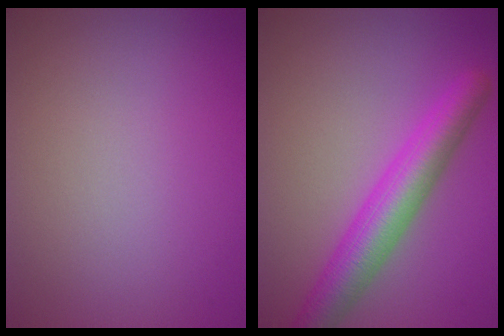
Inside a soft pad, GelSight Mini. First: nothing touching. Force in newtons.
{"total": 5.5, "press": 5.5, "slide": 0.2}